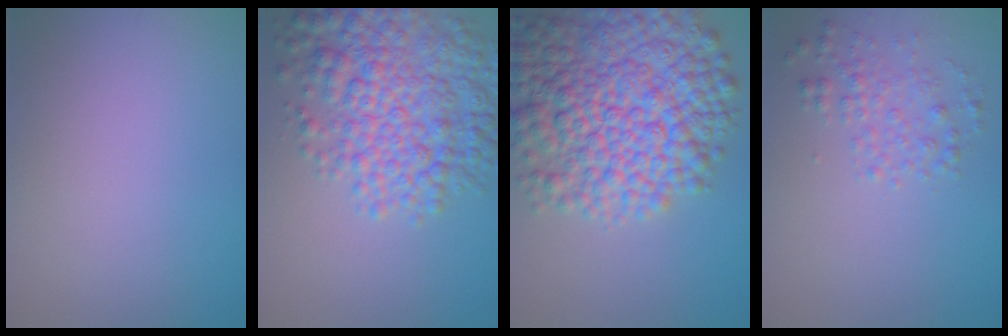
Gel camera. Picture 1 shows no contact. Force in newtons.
{"total": 7.9, "press": 7.9, "slide": 0.2}
{"total": 11.6, "press": 11.6, "slide": 0.4}
{"total": 2.2, "press": 2.2, "slide": 0.1}